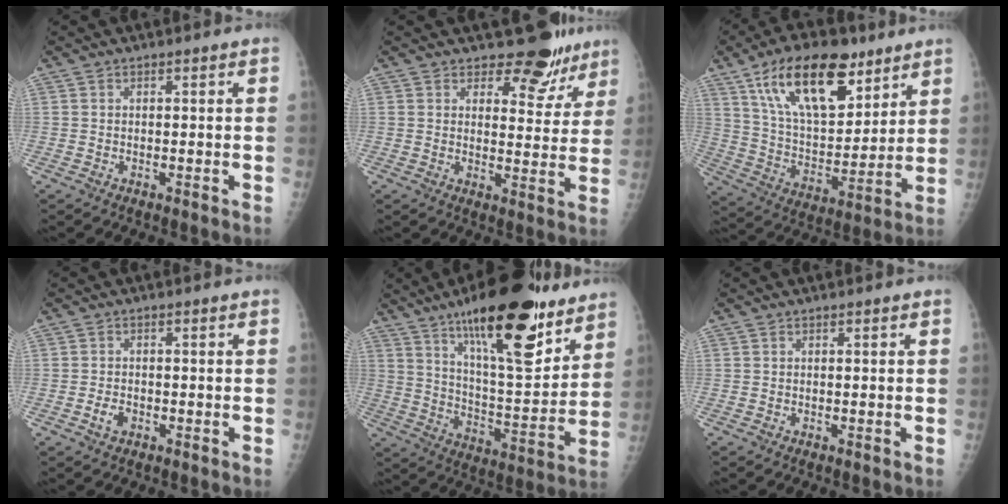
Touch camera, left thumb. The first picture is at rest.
{"total": 9.0, "force": [7.5, 4.6, 1.8], "torque": [0.015, -0.057, 0.084]}
{"total": 21.4, "force": [12.4, 10.1, 14.2], "torque": [-0.203, -0.046, 0.221]}
{"total": 2.3, "force": [-1.0, 1.5, 1.4], "torque": [-0.023, 0.004, -0.018]}
{"total": 24.1, "force": [15.5, 7.5, 17.0], "torque": [-0.228, -0.073, 0.246]}
{"total": 0.0}